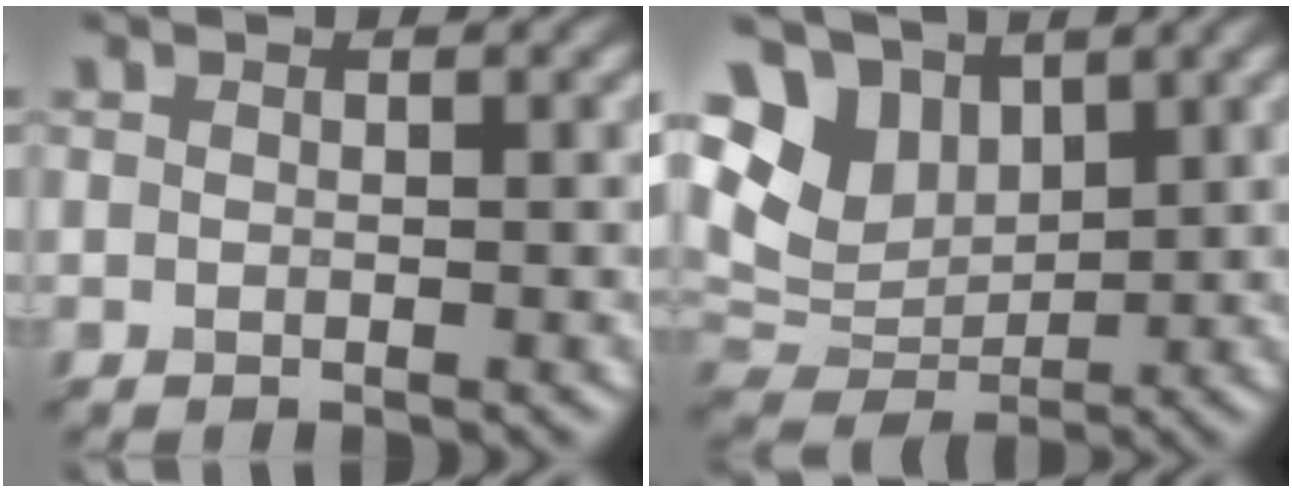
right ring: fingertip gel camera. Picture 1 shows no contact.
{"total": 5.7, "force": [3.9, 3.5, 2.1], "torque": [-0.063, 0.011, 0.084]}